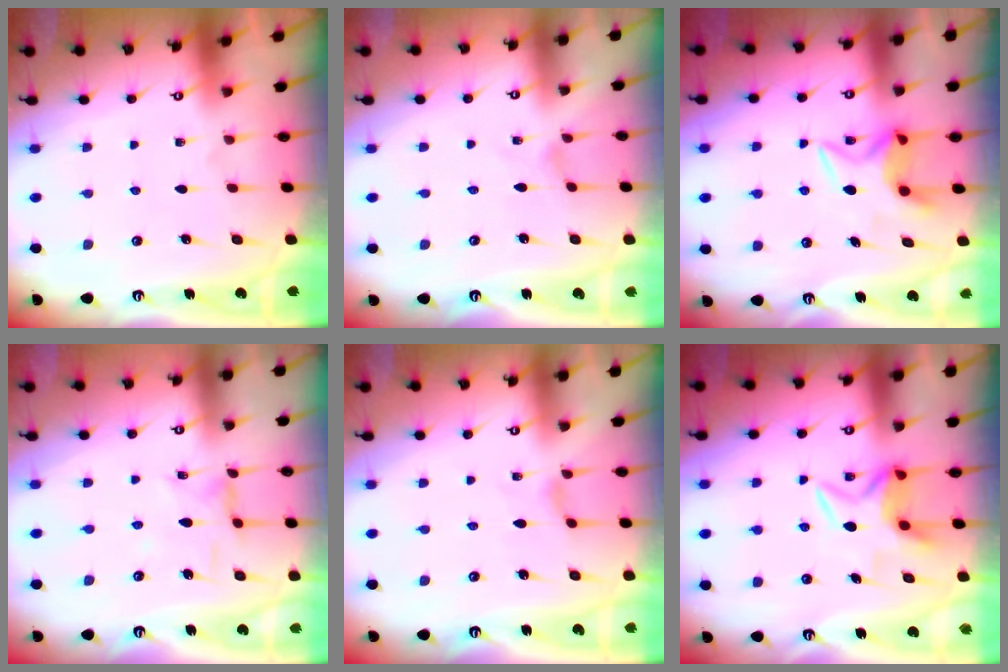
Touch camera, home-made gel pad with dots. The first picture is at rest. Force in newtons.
{"total": 0.0}
{"total": 6.2, "press": 6.2, "slide": 0.3}
{"total": 2.8, "press": 2.8, "slide": 0.3}
{"total": 1.9, "press": 1.9, "slide": 0.4}
{"total": 5.9, "press": 5.9, "slide": 0.3}